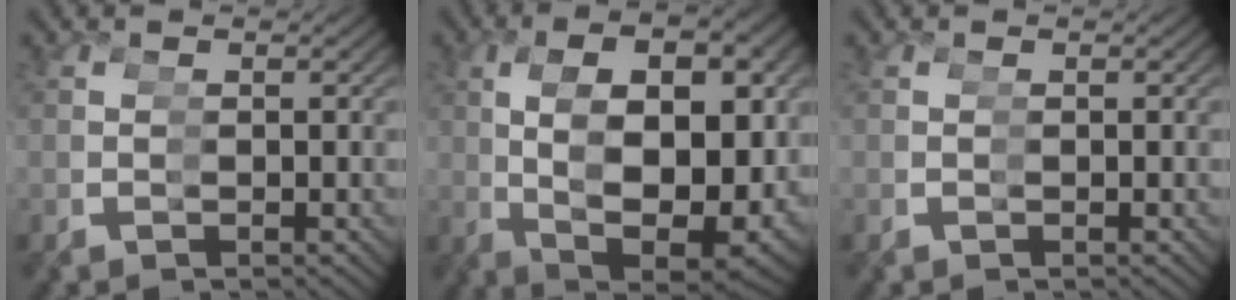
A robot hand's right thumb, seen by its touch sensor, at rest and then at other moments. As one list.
[{"total": 10.4, "force": [-0.3, 5.5, 8.8], "torque": [-0.178, -0.008, 0.013]}, {"total": 0.0}]